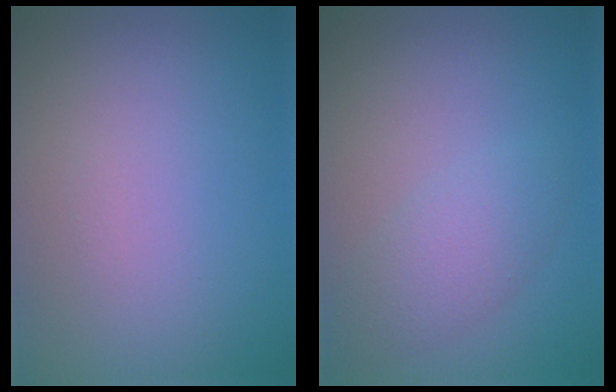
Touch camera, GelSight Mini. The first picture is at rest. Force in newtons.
{"total": 2.9, "press": 2.9, "slide": 0.2}